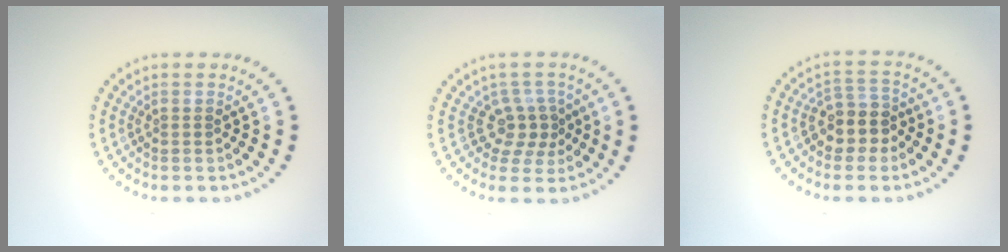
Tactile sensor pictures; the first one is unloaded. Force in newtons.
{"total": 2.8, "press": 2.1, "slide": 1.8}
{"total": 3.1, "press": 2.7, "slide": 1.6}